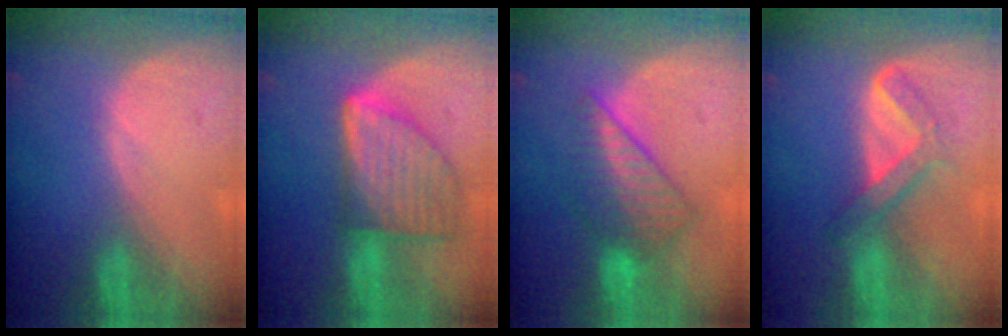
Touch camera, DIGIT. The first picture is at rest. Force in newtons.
{"total": 9.1, "press": 9.1, "slide": 0.4}
{"total": 6.6, "press": 6.5, "slide": 1.2}
{"total": 4.8, "press": 4.8, "slide": 0.9}